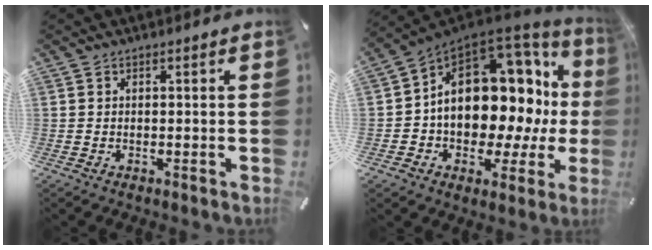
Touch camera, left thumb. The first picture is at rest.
{"total": 18.5, "force": [2.9, 12.9, 12.9], "torque": [-0.203, -0.040, 0.057]}